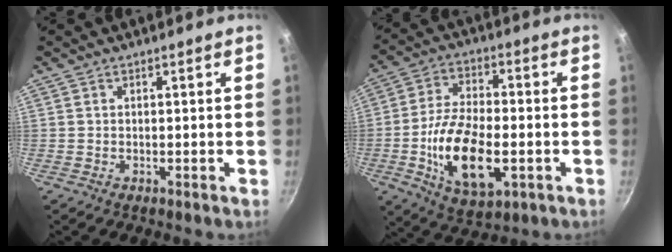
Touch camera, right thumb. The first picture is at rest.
{"total": 16.4, "force": [-3.8, 8.2, 13.7], "torque": [-0.247, 0.014, -0.065]}